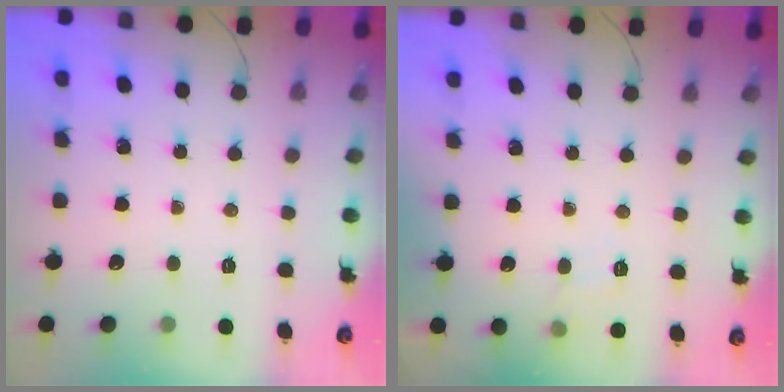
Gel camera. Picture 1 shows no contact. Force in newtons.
{"total": 4.5, "press": 4.1, "slide": 1.9}